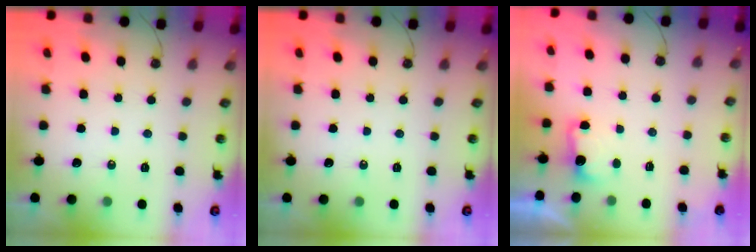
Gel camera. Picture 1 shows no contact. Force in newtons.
{"total": 0.0}
{"total": 4.5, "press": 4.4, "slide": 1.0}